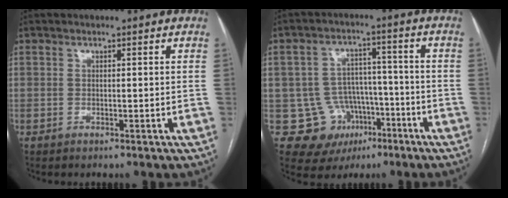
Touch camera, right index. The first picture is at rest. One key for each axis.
{"total": 10.6, "fx": -3.8, "fy": 9.6, "fz": 2.2, "tx": -0.034, "ty": 0.042, "tz": -0.047}